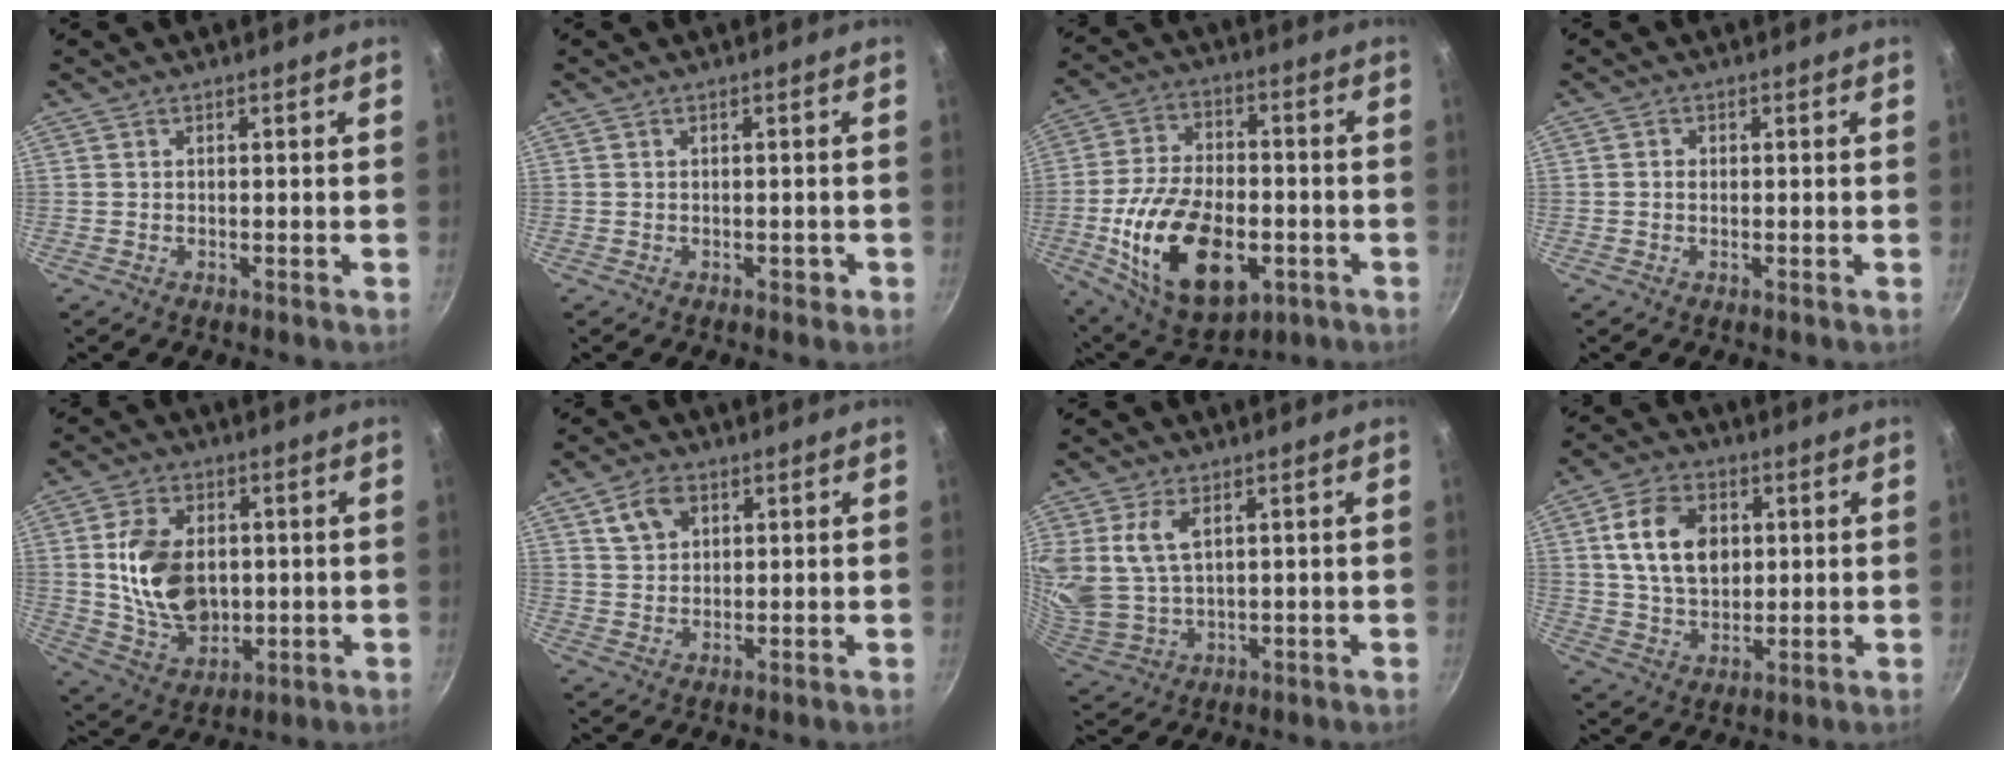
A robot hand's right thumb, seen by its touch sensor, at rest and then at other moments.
{"total": 1.2, "force": [-0.4, 0.9, 0.7], "torque": [0.002, 0.007, -0.003]}
{"total": 22.2, "force": [-5.8, 12.9, 17.0], "torque": [-0.286, 0.020, -0.086]}
{"total": 1.0, "force": [-0.1, 0.9, 0.4], "torque": [-0.007, 0.005, -0.002]}
{"total": 14.6, "force": [1.1, 10.1, 10.5], "torque": [-0.165, -0.010, 0.030]}
{"total": 5.7, "force": [2.6, 4.0, 3.1], "torque": [-0.042, -0.002, 0.047]}
{"total": 10.0, "force": [3.6, 6.0, 7.1], "torque": [-0.136, -0.026, 0.082]}
{"total": 12.6, "force": [2.7, 8.9, 8.6], "torque": [-0.131, -0.002, 0.047]}